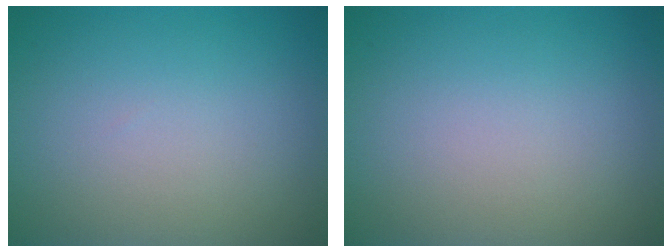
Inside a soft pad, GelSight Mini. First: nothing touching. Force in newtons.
{"total": 0.0}